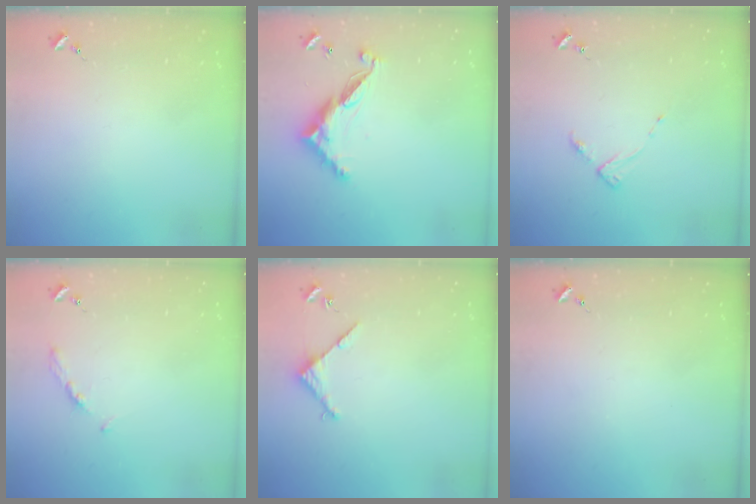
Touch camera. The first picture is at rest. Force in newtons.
{"total": 11.3, "press": 11.3, "slide": 0.3}
{"total": 5.0, "press": 4.9, "slide": 0.6}
{"total": 3.7, "press": 3.6, "slide": 0.4}
{"total": 3.4, "press": 3.4, "slide": 0.4}
{"total": 0.0}